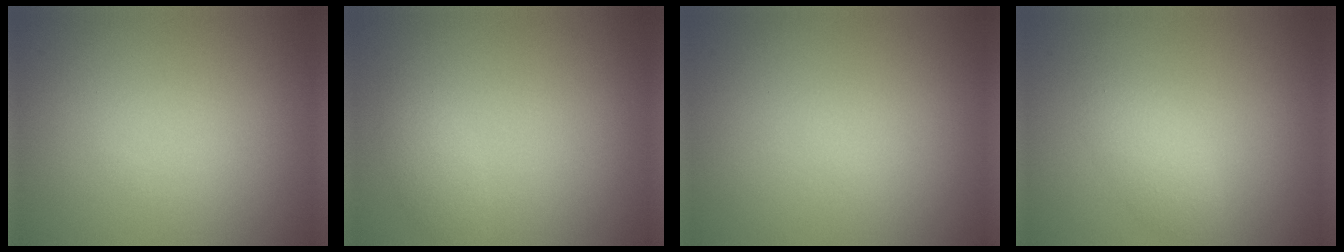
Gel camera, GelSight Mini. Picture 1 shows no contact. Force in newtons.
{"total": 1.2, "press": 1.2, "slide": 0.1}
{"total": 0.0}
{"total": 1.9, "press": 1.9, "slide": 0.1}